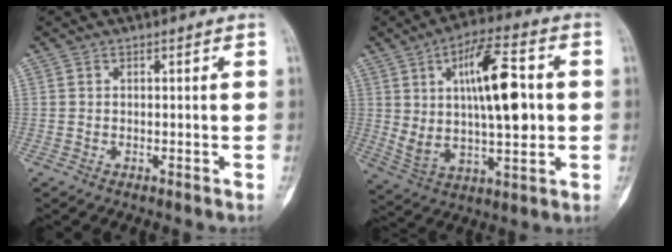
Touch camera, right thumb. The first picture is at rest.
{"total": 18.0, "force": [3.2, 7.1, 16.2], "torque": [-0.267, 0.005, 0.055]}